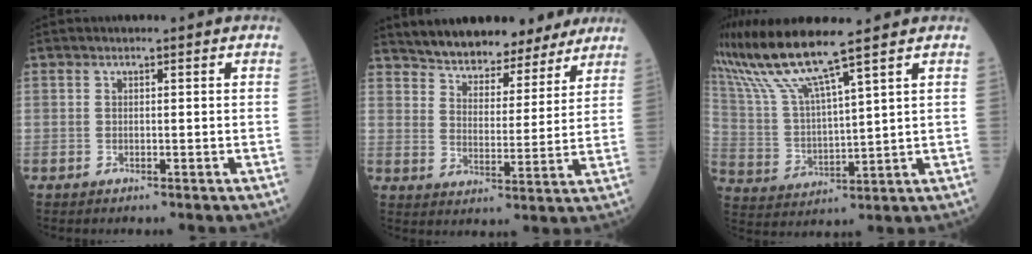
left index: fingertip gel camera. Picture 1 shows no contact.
{"total": 15.0, "force": [13.5, 4.5, 4.6], "torque": [-0.053, 0.011, 0.191]}
{"total": 10.8, "force": [8.7, -1.0, 6.3], "torque": [-0.140, 0.003, 0.180]}